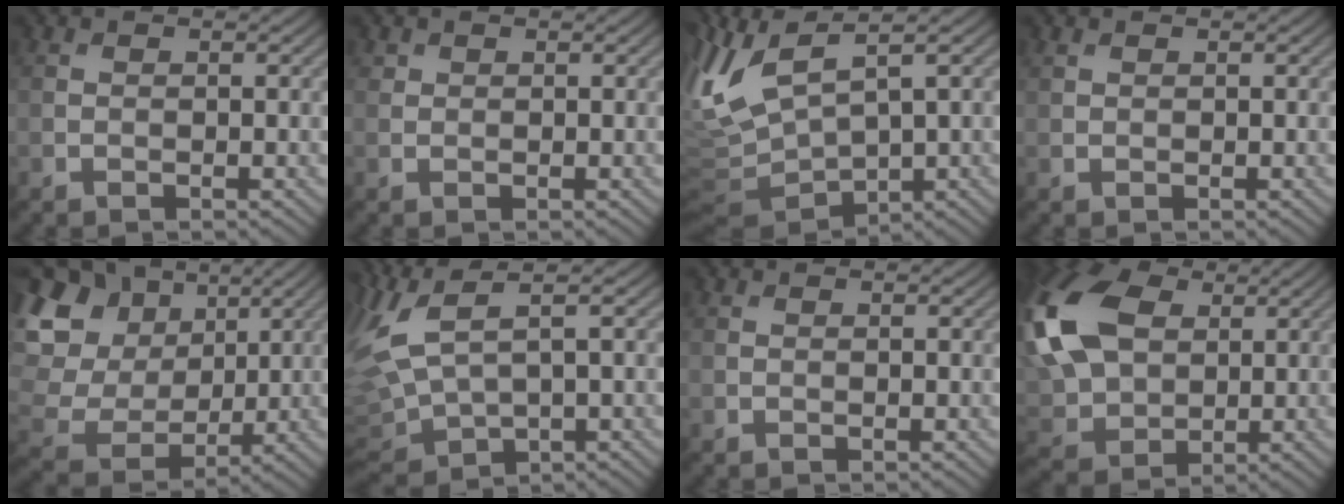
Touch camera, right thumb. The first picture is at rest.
{"total": 0.7, "force": [0.5, 0.5, 0.1], "torque": [0.000, -0.003, 0.011]}
{"total": 10.0, "force": [2.2, 3.8, 8.9], "torque": [-0.217, 0.000, 0.046]}
{"total": 0.7, "force": [0.5, 0.3, 0.3], "torque": [-0.009, 0.000, 0.014]}
{"total": 14.7, "force": [4.6, 11.6, 7.8], "torque": [-0.251, 0.043, 0.100]}
{"total": 10.5, "force": [3.1, 4.6, 8.9], "torque": [-0.262, -0.003, 0.073]}
{"total": 0.0}
{"total": 17.2, "force": [4.1, 11.6, 12.0], "torque": [-0.317, 0.021, 0.074]}